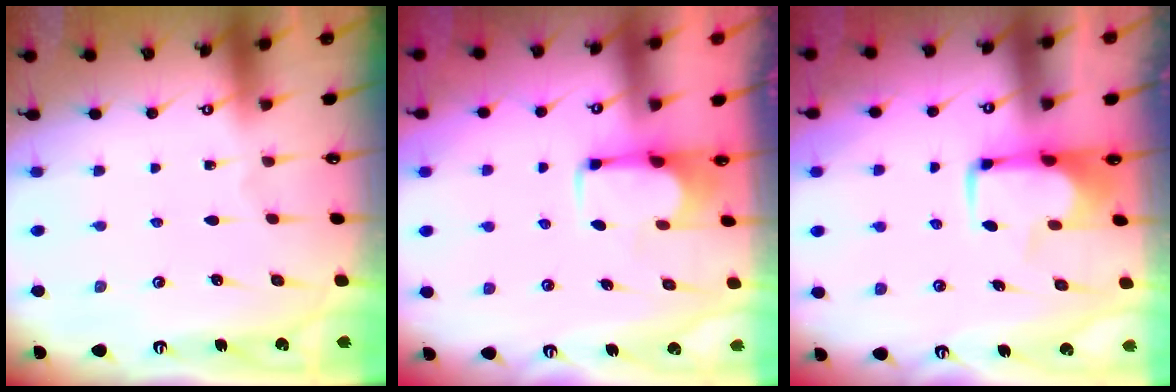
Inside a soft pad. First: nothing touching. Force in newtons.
{"total": 1.8, "press": 1.6, "slide": 0.7}
{"total": 1.7, "press": 1.6, "slide": 0.5}